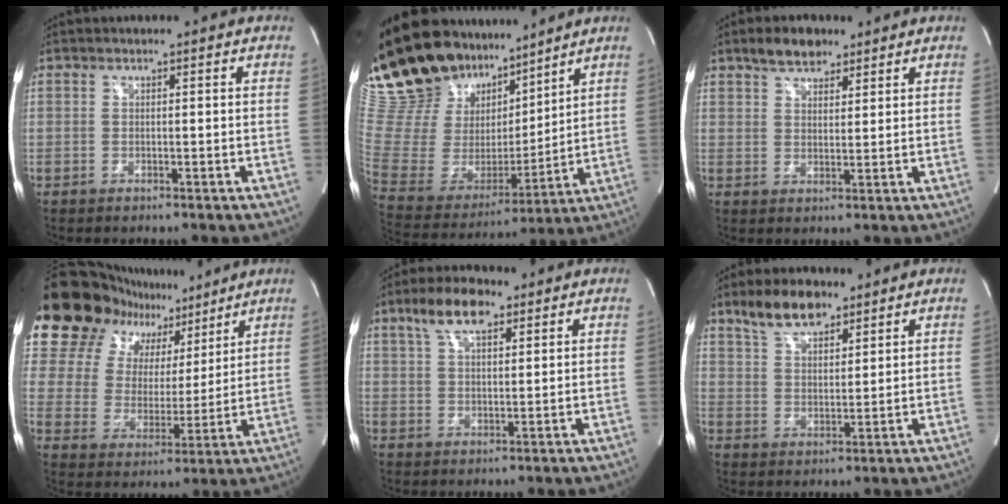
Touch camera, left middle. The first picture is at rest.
{"total": 23.7, "force": [18.7, 9.6, 10.8], "torque": [-0.222, 0.014, 0.339]}
{"total": 5.2, "force": [3.9, 2.5, 2.4], "torque": [-0.045, 0.008, 0.071]}
{"total": 23.6, "force": [17.2, 13.2, 9.2], "torque": [-0.207, 0.066, 0.281]}
{"total": 7.7, "force": [4.7, 2.8, 5.4], "torque": [-0.108, 0.019, 0.086]}
{"total": 8.1, "force": [6.1, 3.1, 4.3], "torque": [-0.083, 0.010, 0.117]}